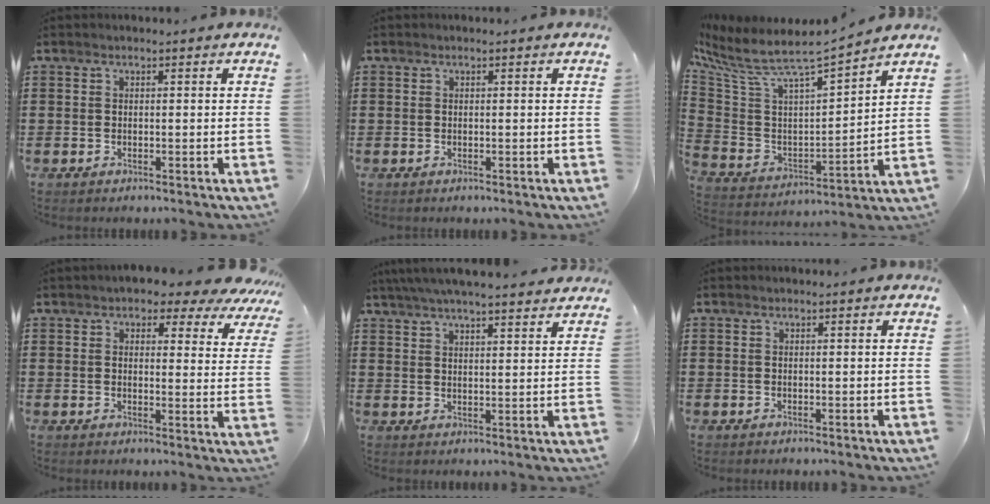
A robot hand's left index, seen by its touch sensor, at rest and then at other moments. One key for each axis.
{"total": 0.0}
{"total": 6.2, "fx": 5.2, "fy": 1.2, "fz": 3.2, "tx": -0.092, "ty": -0.051, "tz": 0.081}
{"total": 4.6, "fx": 3.9, "fy": 1.5, "fz": 2.0, "tx": -0.040, "ty": -0.019, "tz": 0.063}
{"total": 5.1, "fx": 4.7, "fy": -0.1, "fz": 1.9, "tx": -0.051, "ty": -0.015, "tz": 0.085}
{"total": 0.0}